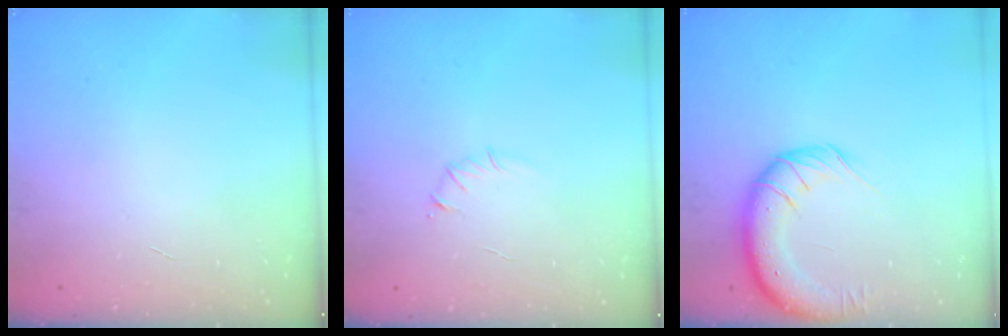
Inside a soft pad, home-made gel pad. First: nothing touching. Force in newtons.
{"total": 2.7, "press": 2.6, "slide": 0.8}
{"total": 12.0, "press": 11.6, "slide": 3.0}